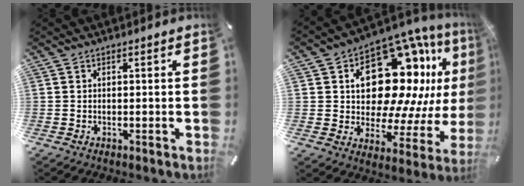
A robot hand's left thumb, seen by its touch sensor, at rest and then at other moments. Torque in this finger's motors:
{"motor_torque": [1.89, 1.47, 1.71, -0.43, 0.12]}